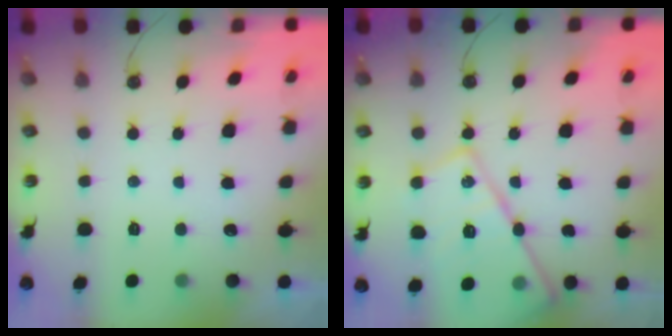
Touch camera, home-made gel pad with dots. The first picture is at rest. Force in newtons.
{"total": 20.1, "press": 20.1, "slide": 1.7}